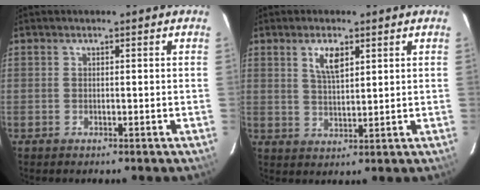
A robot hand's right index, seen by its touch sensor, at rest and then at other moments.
{"total": 4.9, "force": [2.5, 1.9, 3.8], "torque": [-0.069, 0.003, 0.048]}